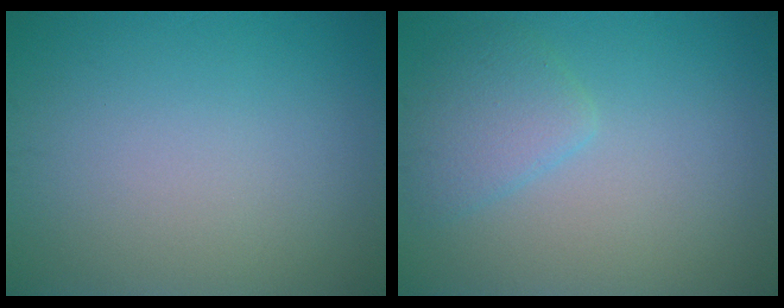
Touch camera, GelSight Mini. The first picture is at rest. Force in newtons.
{"total": 2.6, "press": 2.6, "slide": 0.2}